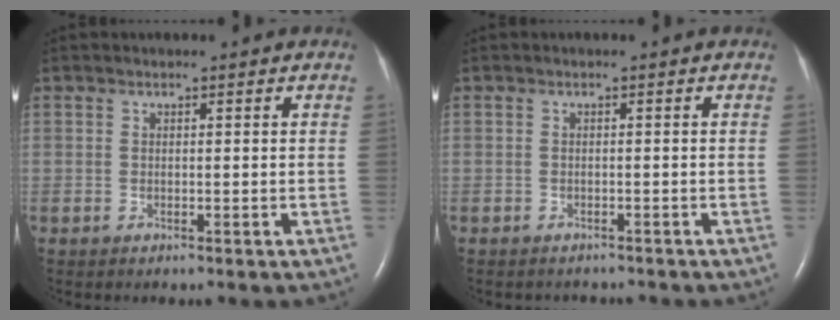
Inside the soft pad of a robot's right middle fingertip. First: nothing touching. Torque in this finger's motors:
{"motor_torque": [-0.33, 0.00, -0.10, -0.01]}